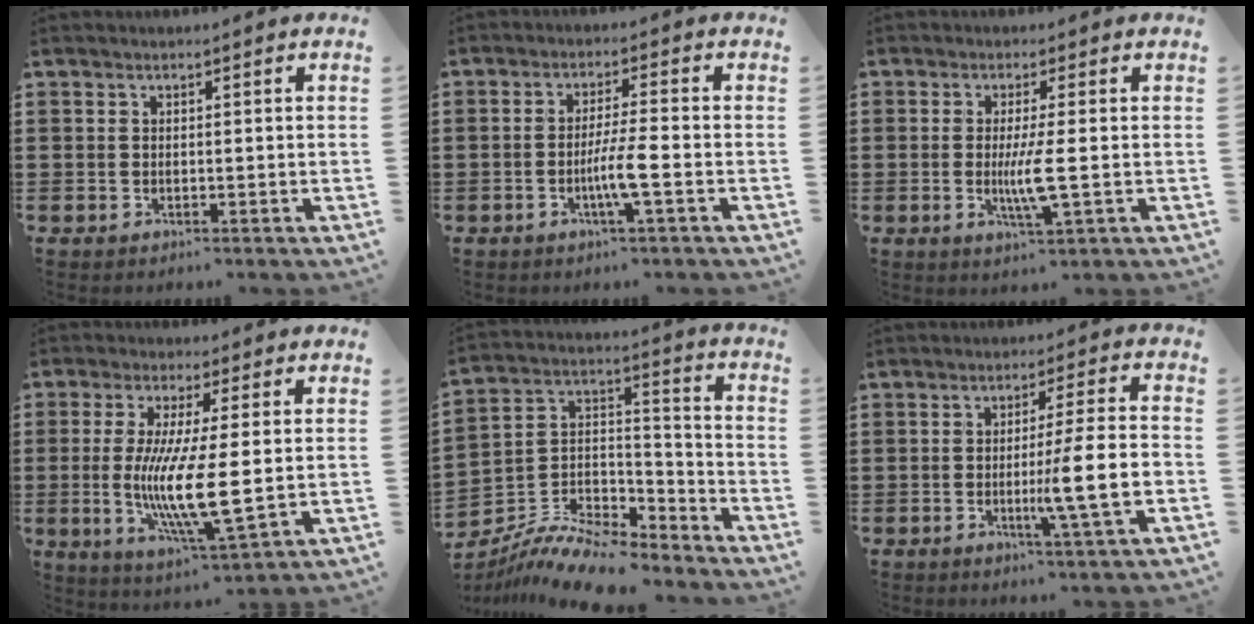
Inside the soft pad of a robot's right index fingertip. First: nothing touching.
{"total": 5.1, "force": [-1.8, -0.2, 4.8], "torque": [-0.097, -0.014, -0.037]}
{"total": 4.7, "force": [-1.0, -0.1, 4.6], "torque": [-0.095, -0.016, -0.023]}
{"total": 10.2, "force": [-0.3, 1.4, 10.1], "torque": [-0.211, -0.018, -0.009]}
{"total": 9.7, "force": [-8.8, 2.2, 3.3], "torque": [-0.070, 0.014, -0.177]}
{"total": 8.9, "force": [-2.1, -0.7, 8.7], "torque": [-0.138, -0.016, -0.040]}